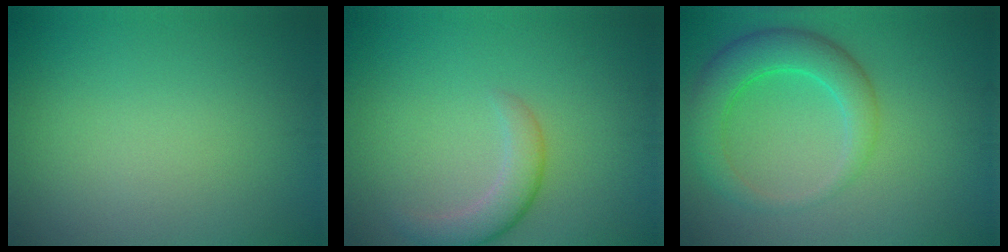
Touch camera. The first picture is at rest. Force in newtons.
{"total": 2.8, "press": 2.7, "slide": 0.3}
{"total": 4.9, "press": 4.9, "slide": 0.2}